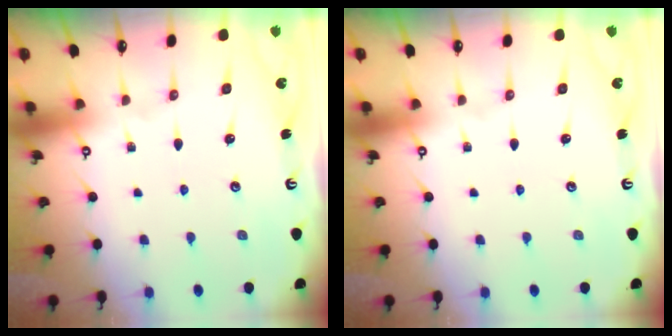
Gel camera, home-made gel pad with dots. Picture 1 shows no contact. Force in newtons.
{"total": 0.0}